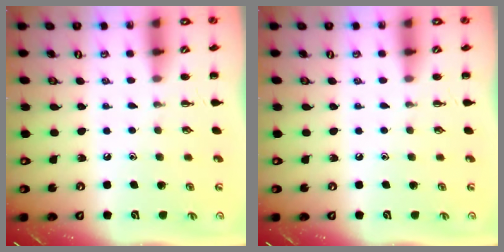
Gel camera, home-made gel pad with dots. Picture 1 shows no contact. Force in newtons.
{"total": 0.0}